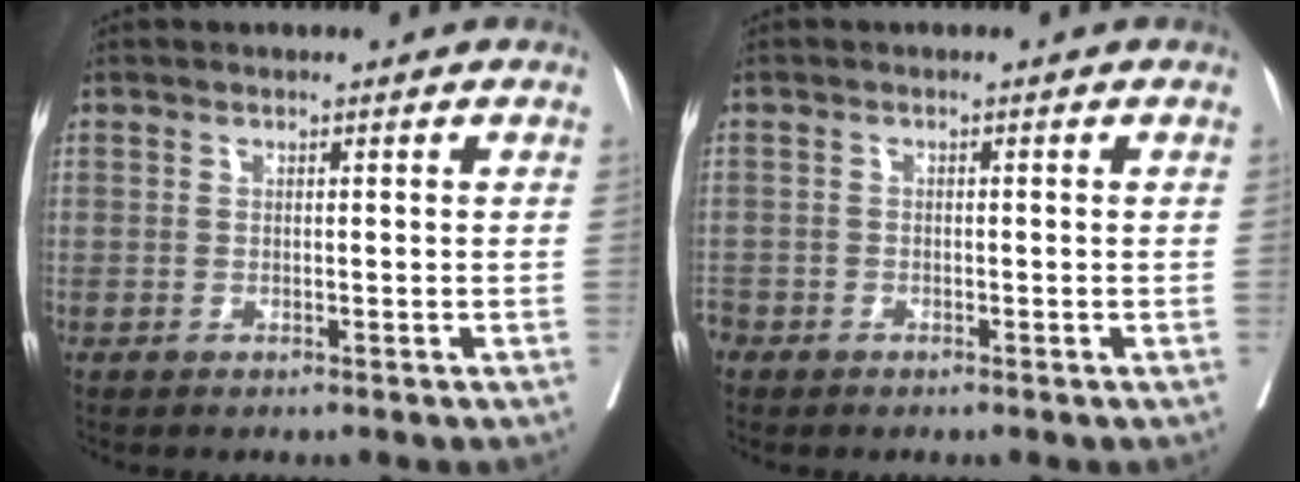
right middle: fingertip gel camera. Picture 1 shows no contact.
{"total": 2.6, "force": [-1.8, 1.8, 0.3], "torque": [-0.010, 0.002, -0.040]}